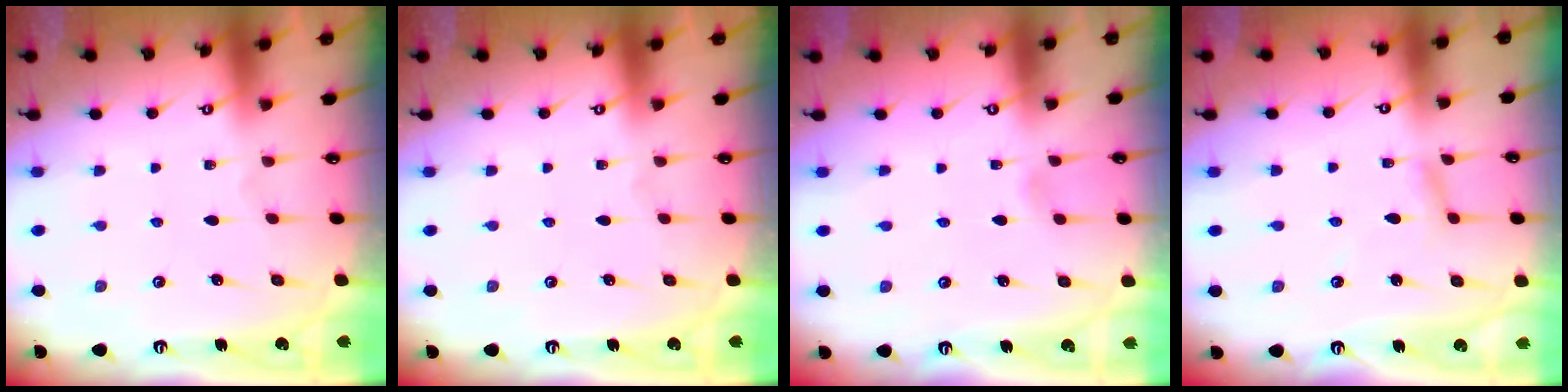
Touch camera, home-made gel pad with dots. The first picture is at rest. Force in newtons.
{"total": 0.0}
{"total": 2.0, "press": 2.0, "slide": 0.3}
{"total": 2.9, "press": 2.9, "slide": 0.3}